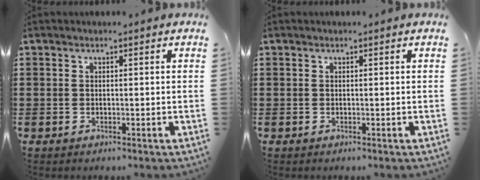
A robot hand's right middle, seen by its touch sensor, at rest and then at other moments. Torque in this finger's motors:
{"motor_torque": [0.00, 0.00, 0.00, 0.00]}